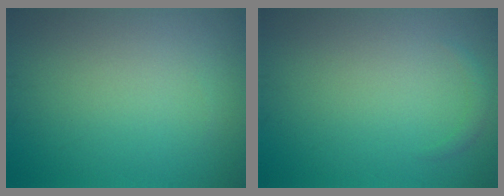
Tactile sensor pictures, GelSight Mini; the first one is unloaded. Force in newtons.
{"total": 0.8, "press": 0.8, "slide": 0.1}